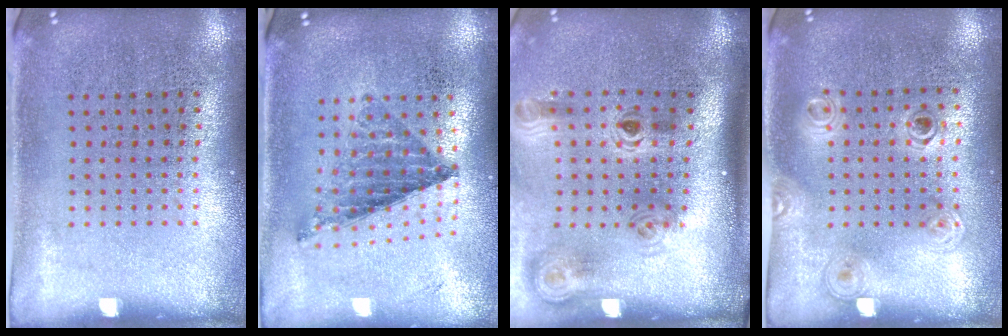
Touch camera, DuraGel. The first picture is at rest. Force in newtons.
{"total": 0.7, "press": 0.7, "slide": 0.0}
{"total": 1.9, "press": 1.3, "slide": 1.5}
{"total": 1.2, "press": 1.1, "slide": 0.5}